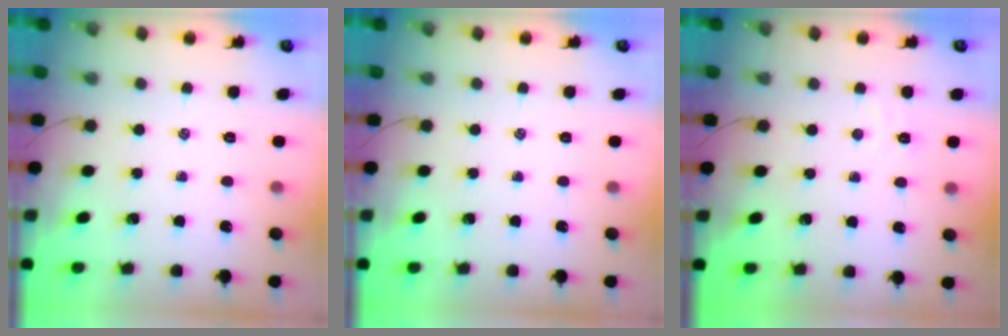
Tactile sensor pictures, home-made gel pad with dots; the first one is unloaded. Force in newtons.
{"total": 0.0}
{"total": 3.0, "press": 2.9, "slide": 0.7}